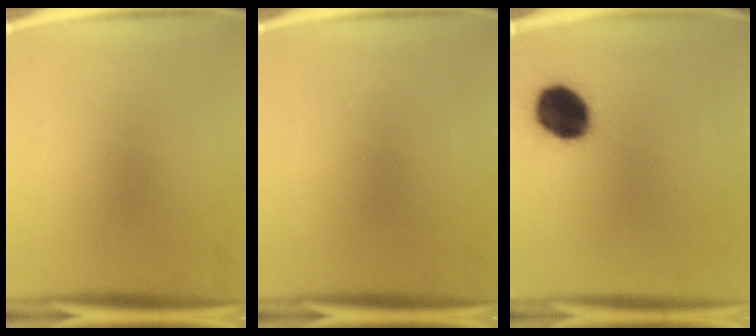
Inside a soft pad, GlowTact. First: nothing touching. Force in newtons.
{"total": 0.0}
{"total": 13.1}